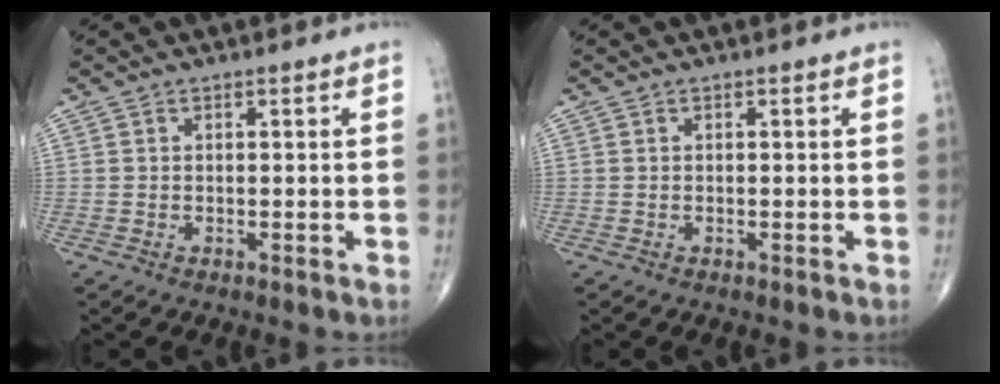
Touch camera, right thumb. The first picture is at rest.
{"total": 0.0}